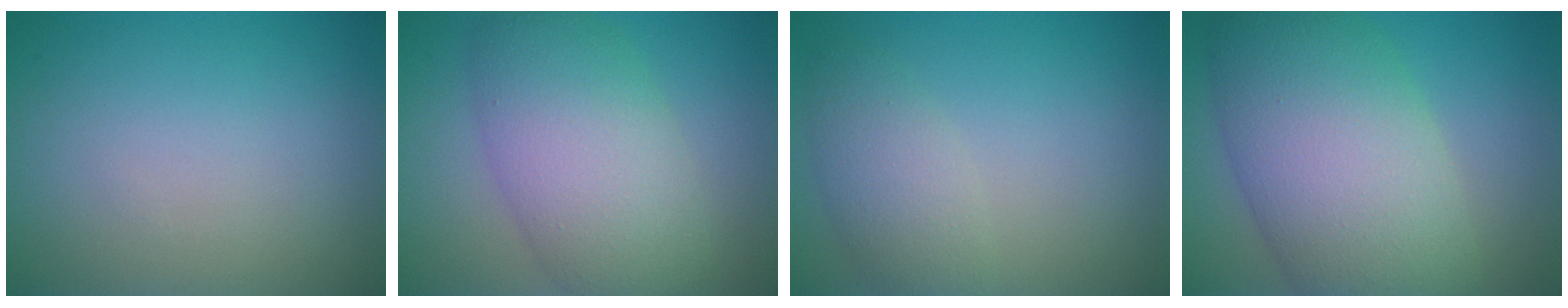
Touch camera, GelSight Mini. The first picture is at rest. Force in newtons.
{"total": 8.4, "press": 8.3, "slide": 0.4}
{"total": 3.1, "press": 3.1, "slide": 0.1}
{"total": 12.3, "press": 12.3, "slide": 0.7}